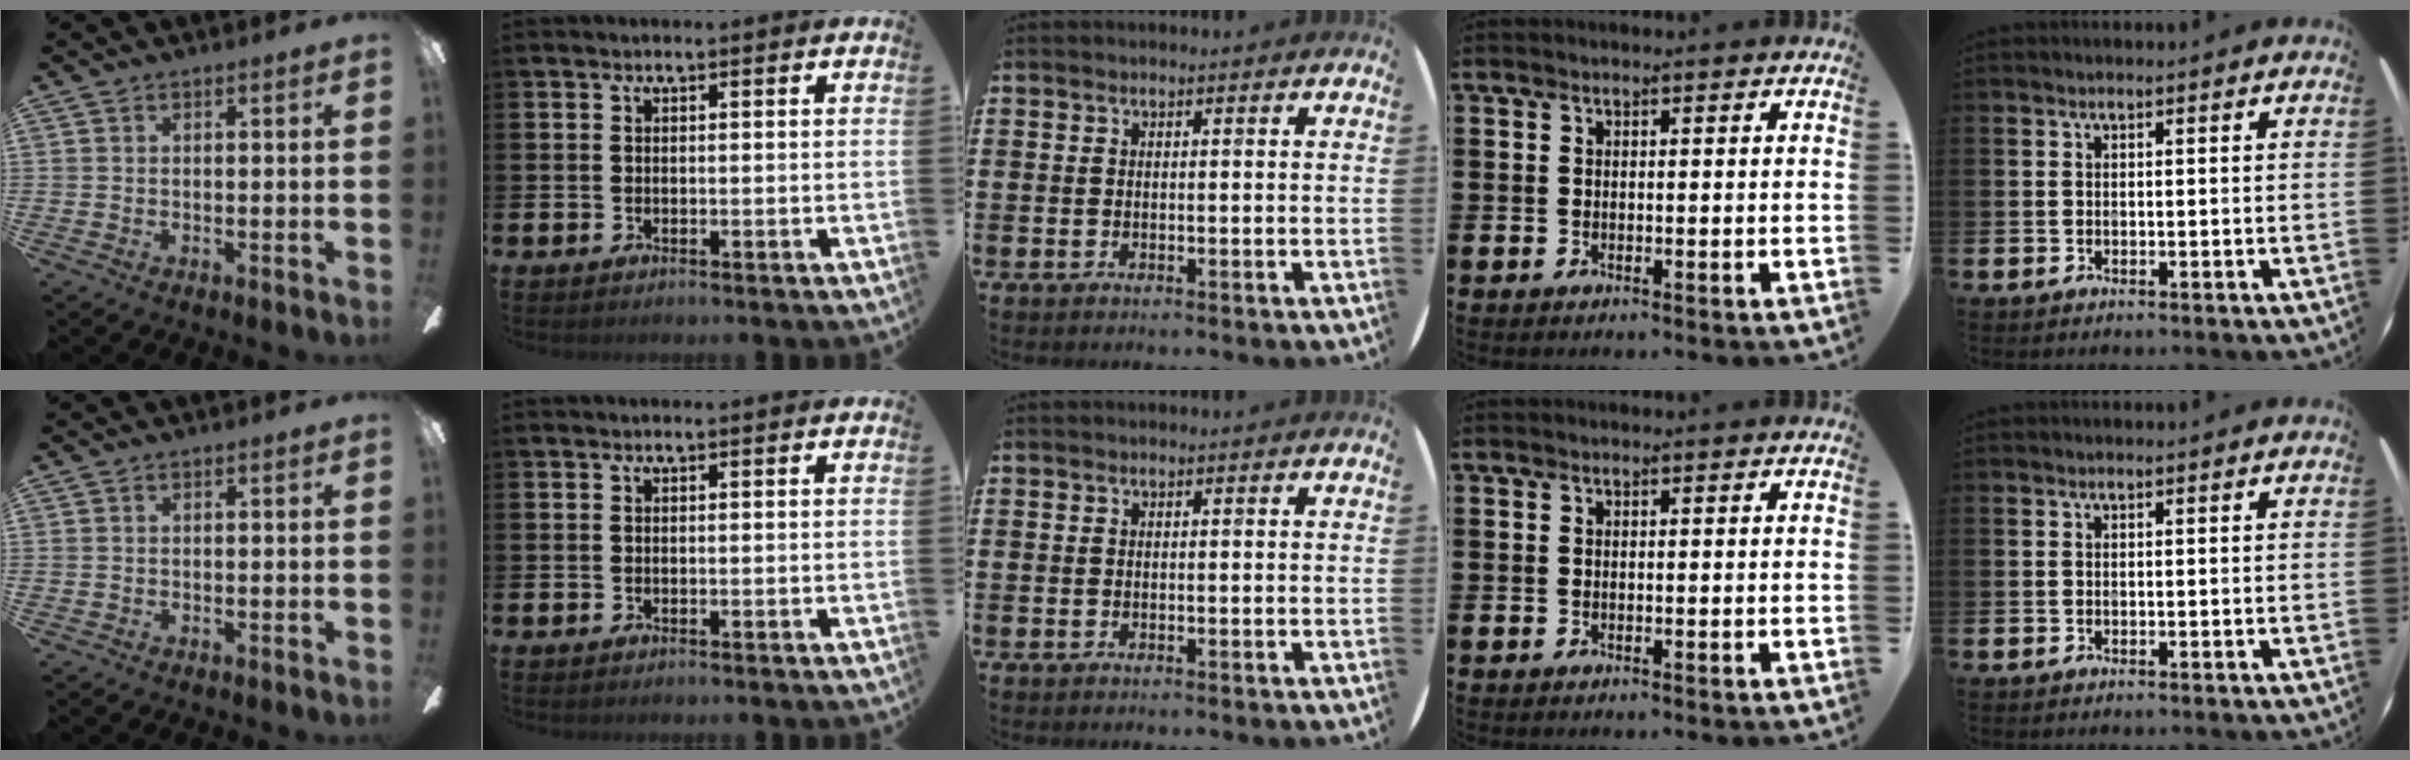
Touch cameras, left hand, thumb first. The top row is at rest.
{}